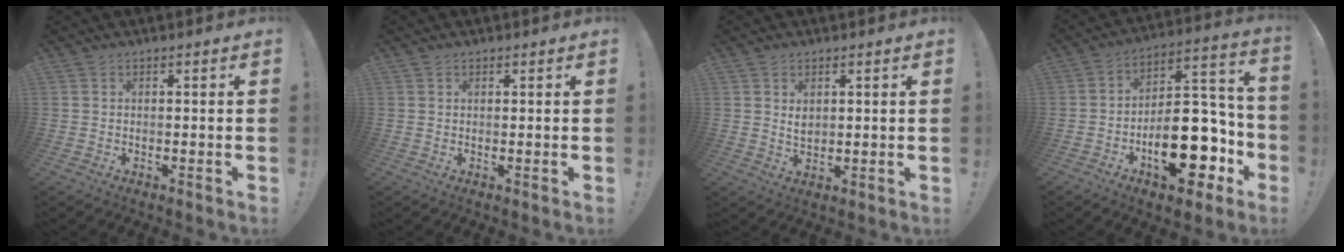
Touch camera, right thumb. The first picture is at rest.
{"total": 0.7, "force": [0.5, 0.4, 0.1], "torque": [0.004, -0.002, 0.009]}
{"total": 3.2, "force": [1.4, 2.2, 1.8], "torque": [-0.019, -0.009, 0.023]}
{"total": 22.0, "force": [-8.8, 11.8, 16.3], "torque": [-0.224, 0.071, -0.119]}